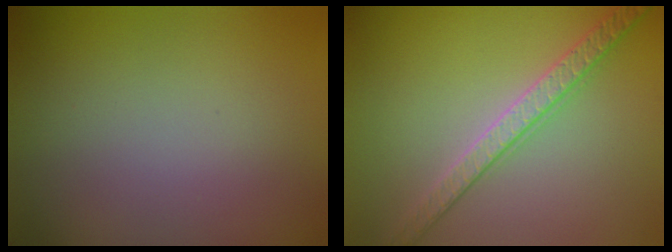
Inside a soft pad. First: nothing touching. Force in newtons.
{"total": 3.3, "press": 3.2, "slide": 1.0}